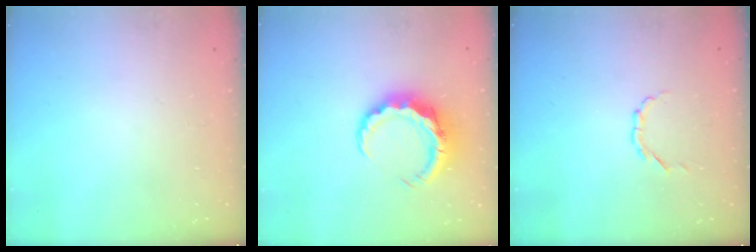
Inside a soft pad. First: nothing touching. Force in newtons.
{"total": 7.6, "press": 7.4, "slide": 1.8}
{"total": 2.6, "press": 2.4, "slide": 0.9}